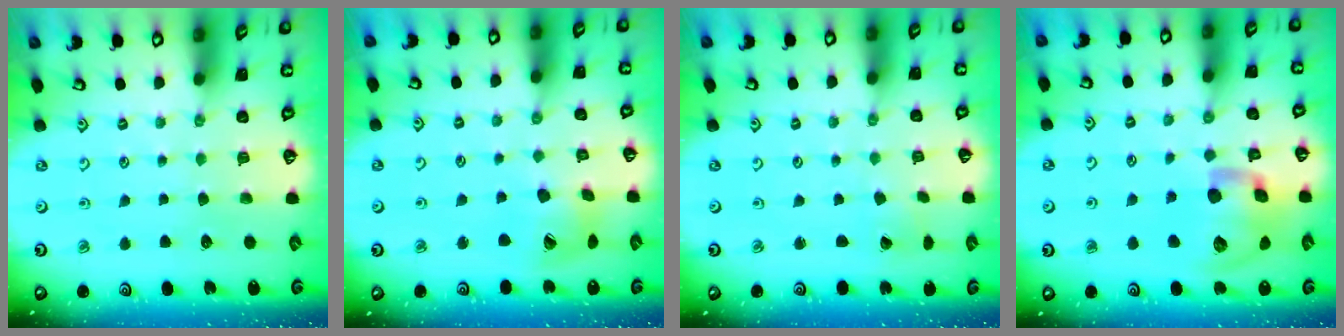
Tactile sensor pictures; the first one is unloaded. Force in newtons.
{"total": 13.8, "press": 13.7, "slide": 1.9}
{"total": 0.7, "press": 0.7, "slide": 0.1}
{"total": 18.2, "press": 18.0, "slide": 2.8}